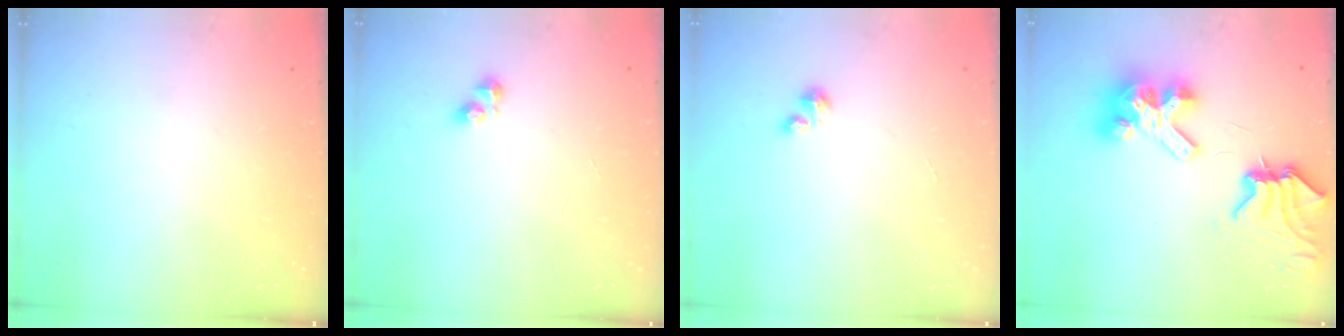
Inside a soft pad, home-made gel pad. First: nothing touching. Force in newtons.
{"total": 3.5, "press": 3.5, "slide": 0.4}
{"total": 0.9, "press": 0.9, "slide": 0.3}
{"total": 10.0, "press": 10.0, "slide": 1.0}